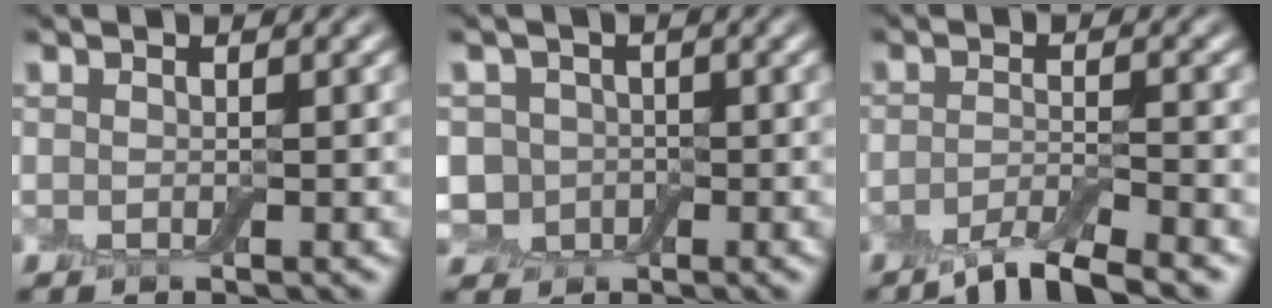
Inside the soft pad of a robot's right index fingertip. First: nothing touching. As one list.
[{"total": 3.2, "force": [-0.7, 2.9, 1.1], "torque": [-0.004, 0.001, -0.022]}, {"total": 3.8, "force": [-2.9, 0.6, 2.5], "torque": [-0.042, -0.002, -0.061]}]